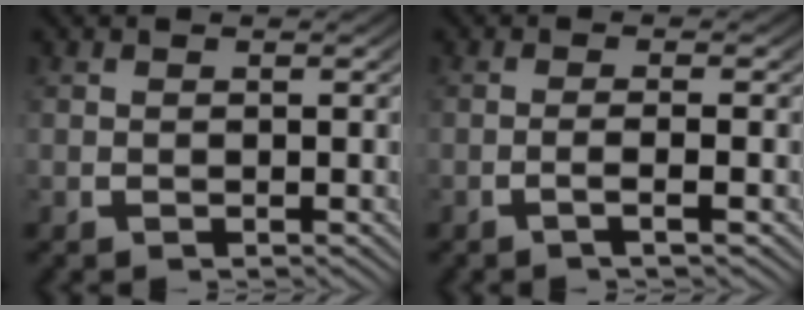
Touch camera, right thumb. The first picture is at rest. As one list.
[{"total": 1.9, "force": [-0.6, -0.2, 1.8], "torque": [-0.041, 0.004, -0.013]}]